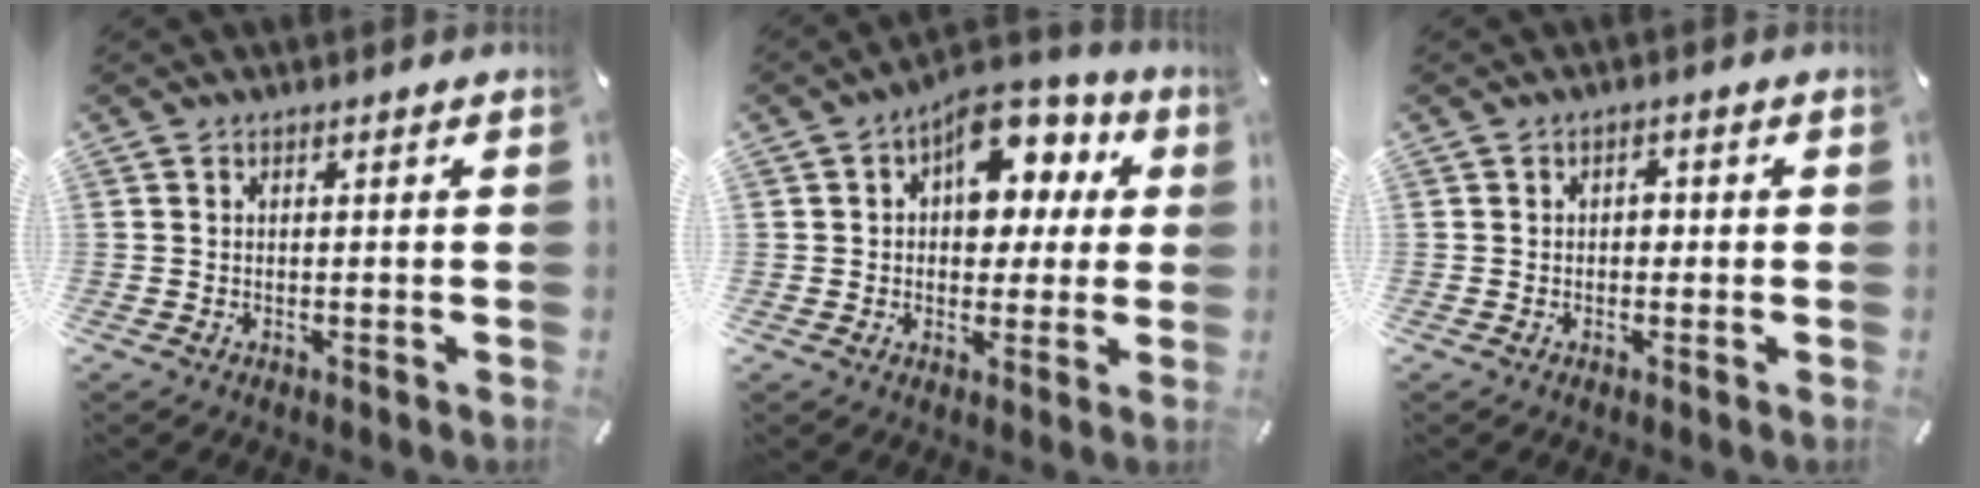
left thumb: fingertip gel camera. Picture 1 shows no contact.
{"total": 12.9, "force": [5.3, 9.0, 7.5], "torque": [-0.105, -0.032, 0.096]}
{"total": 1.9, "force": [-0.2, 1.5, 1.1], "torque": [-0.015, 0.005, -0.010]}